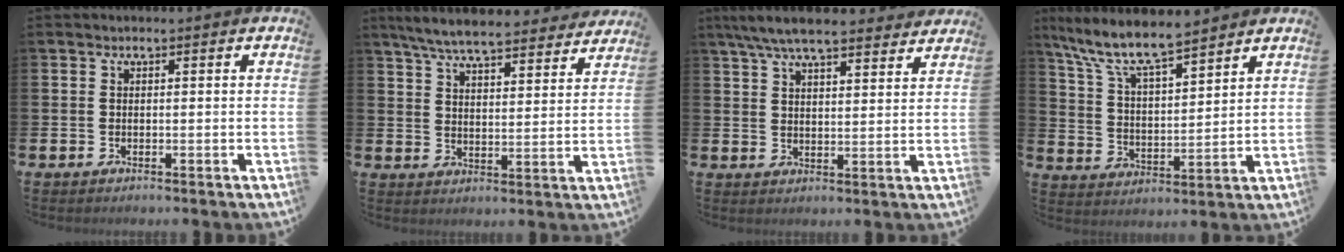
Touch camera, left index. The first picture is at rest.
{"total": 7.1, "force": [6.7, 1.0, 2.1], "torque": [-0.064, -0.039, 0.117]}
{"total": 7.5, "force": [6.9, 1.2, 2.8], "torque": [-0.073, -0.026, 0.125]}
{"total": 9.2, "force": [8.3, 1.4, 3.9], "torque": [-0.110, -0.045, 0.146]}